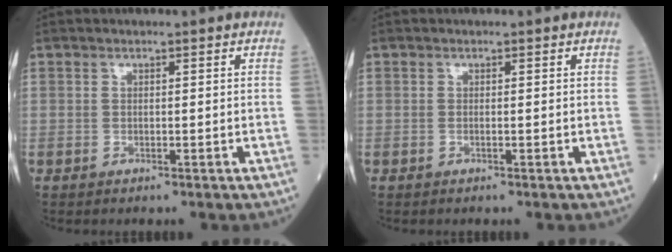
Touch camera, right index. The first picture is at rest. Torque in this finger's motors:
{"motor_torque": [-0.09, 0.03, 0.05, 0.01]}